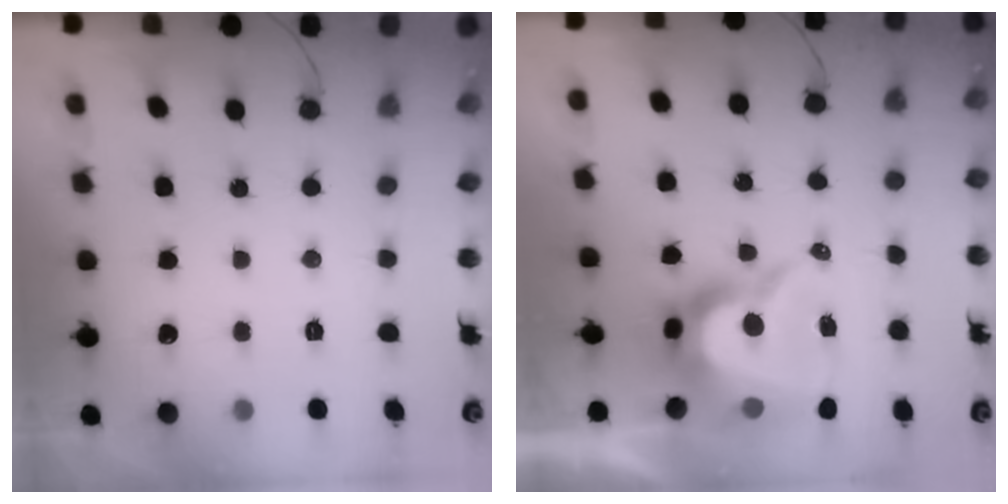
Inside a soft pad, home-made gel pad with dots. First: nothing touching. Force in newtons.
{"total": 12.5, "press": 12.5, "slide": 1.0}